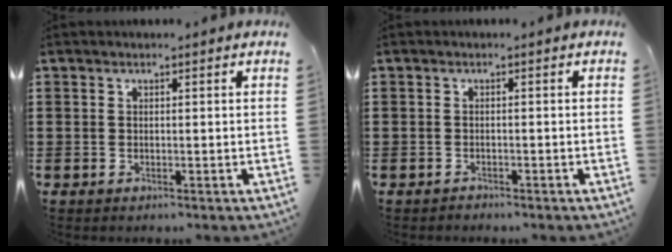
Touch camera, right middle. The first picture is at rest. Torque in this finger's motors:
{"motor_torque": [0.23, 0.05, -0.22, -0.01]}